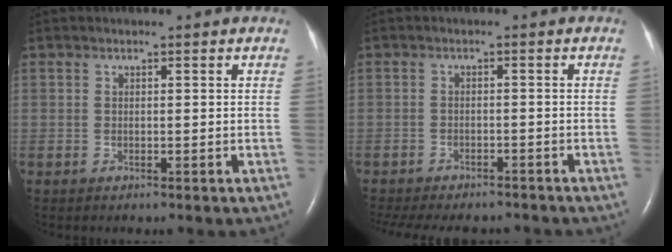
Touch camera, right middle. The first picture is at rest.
{"total": 14.2, "force": [-12.4, 4.4, 5.3], "torque": [-0.126, -0.012, -0.161]}